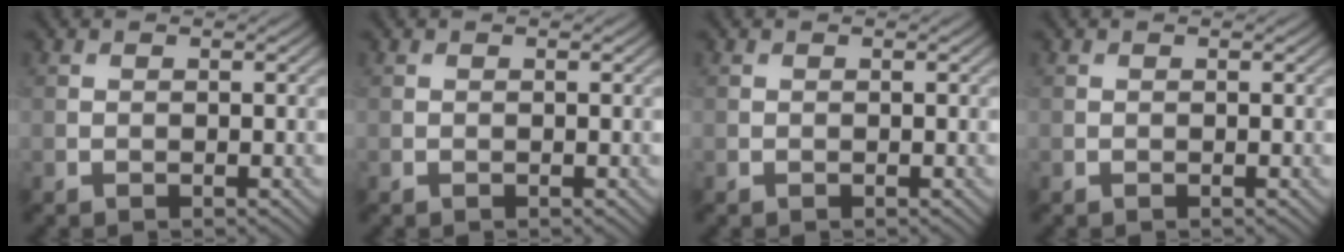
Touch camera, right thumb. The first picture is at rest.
{"total": 0.0}
{"total": 0.0}
{"total": 0.0}